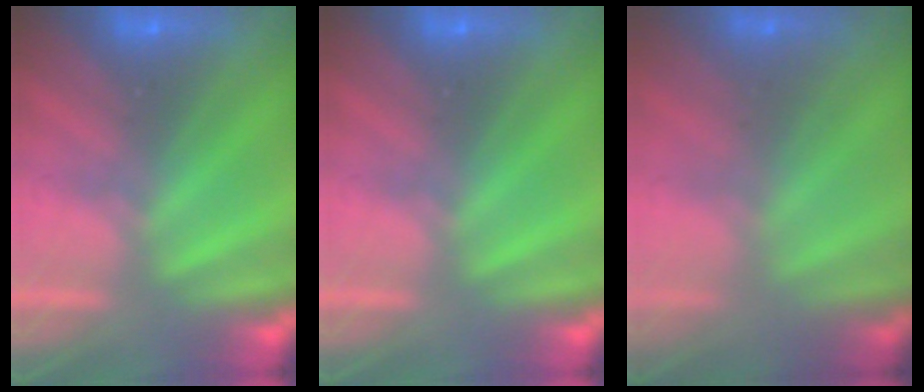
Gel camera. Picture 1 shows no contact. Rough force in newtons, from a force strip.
{"total": 0.0}
{"total": 1.8}